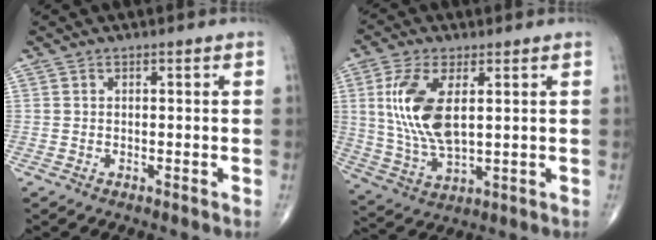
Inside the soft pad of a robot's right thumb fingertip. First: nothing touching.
{"total": 12.9, "force": [2.8, 5.9, 11.2], "torque": [-0.239, -0.012, 0.063]}